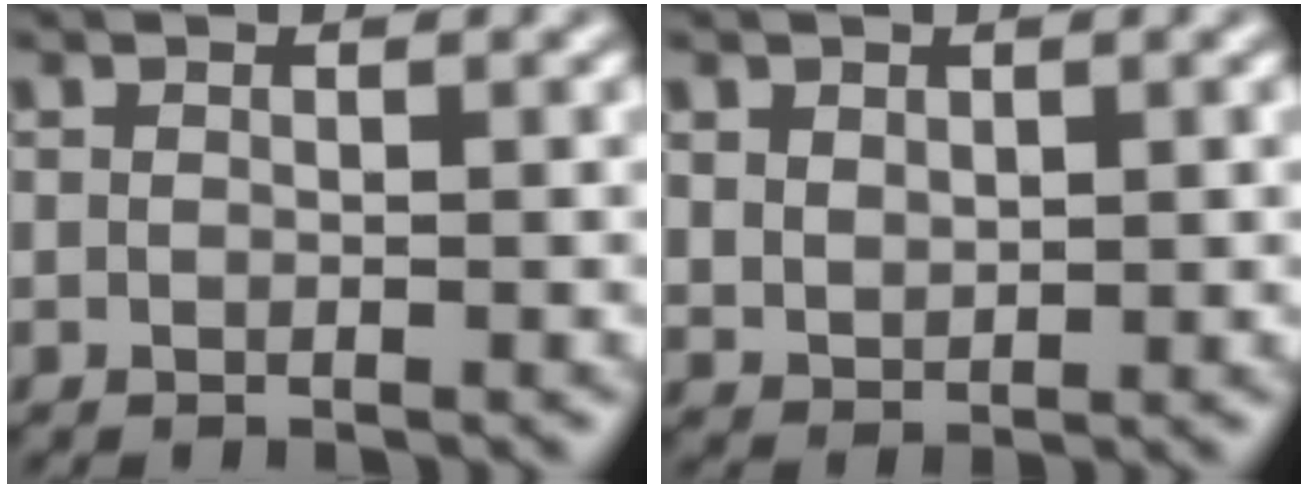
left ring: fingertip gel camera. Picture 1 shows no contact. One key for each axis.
{"total": 1.7, "fx": 0.7, "fy": 1.2, "fz": 0.9, "tx": -0.022, "ty": -0.006, "tz": 0.020}